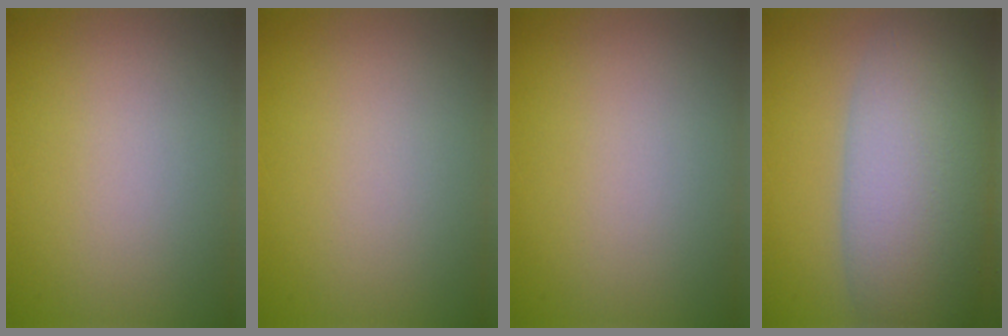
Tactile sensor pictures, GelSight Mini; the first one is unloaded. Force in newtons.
{"total": 0.0}
{"total": 0.0}
{"total": 10.6, "press": 10.5, "slide": 0.9}